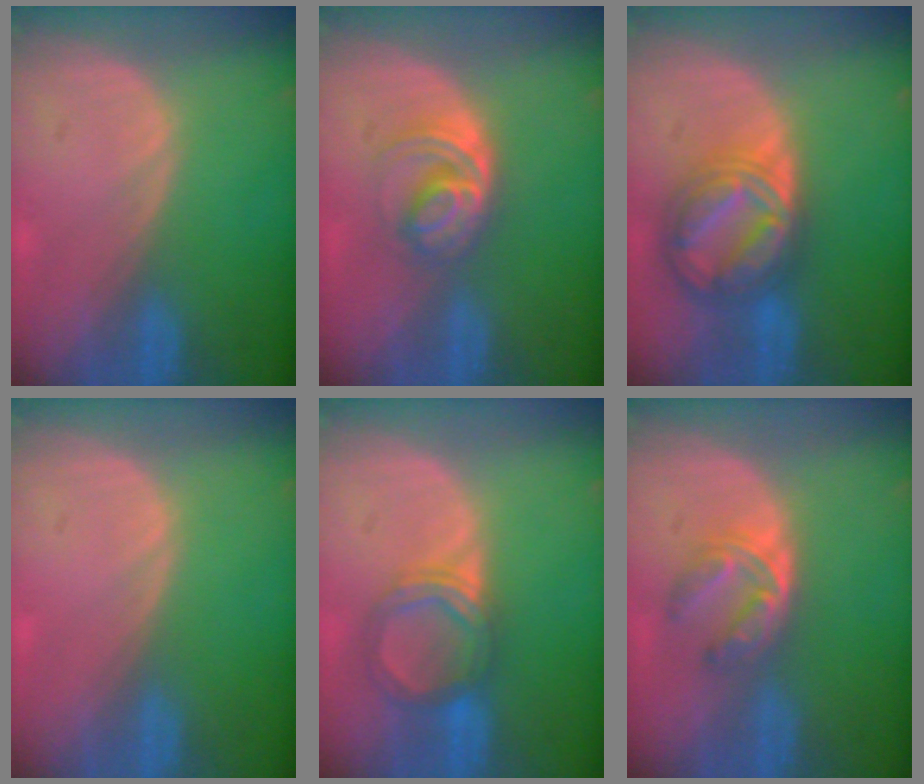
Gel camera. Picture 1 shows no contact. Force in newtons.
{"total": 6.2, "press": 5.3, "slide": 3.2}
{"total": 9.1, "press": 9.1, "slide": 0.6}
{"total": 0.0}
{"total": 5.5, "press": 5.2, "slide": 1.8}
{"total": 6.0, "press": 4.9, "slide": 3.5}